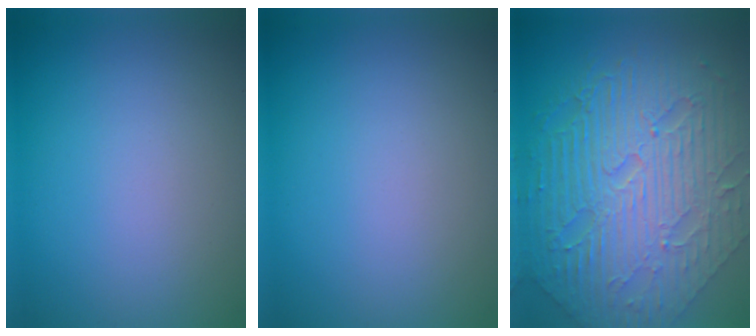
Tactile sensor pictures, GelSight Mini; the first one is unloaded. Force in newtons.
{"total": 0.0}
{"total": 11.4, "press": 7.5, "slide": 8.6}